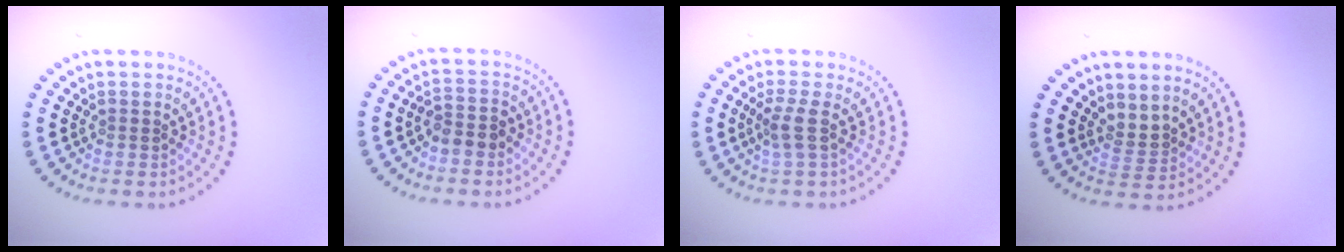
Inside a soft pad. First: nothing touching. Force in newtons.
{"total": 2.1, "press": 1.9, "slide": 1.0}
{"total": 2.0, "press": 1.5, "slide": 1.4}
{"total": 1.7, "press": 1.1, "slide": 1.3}